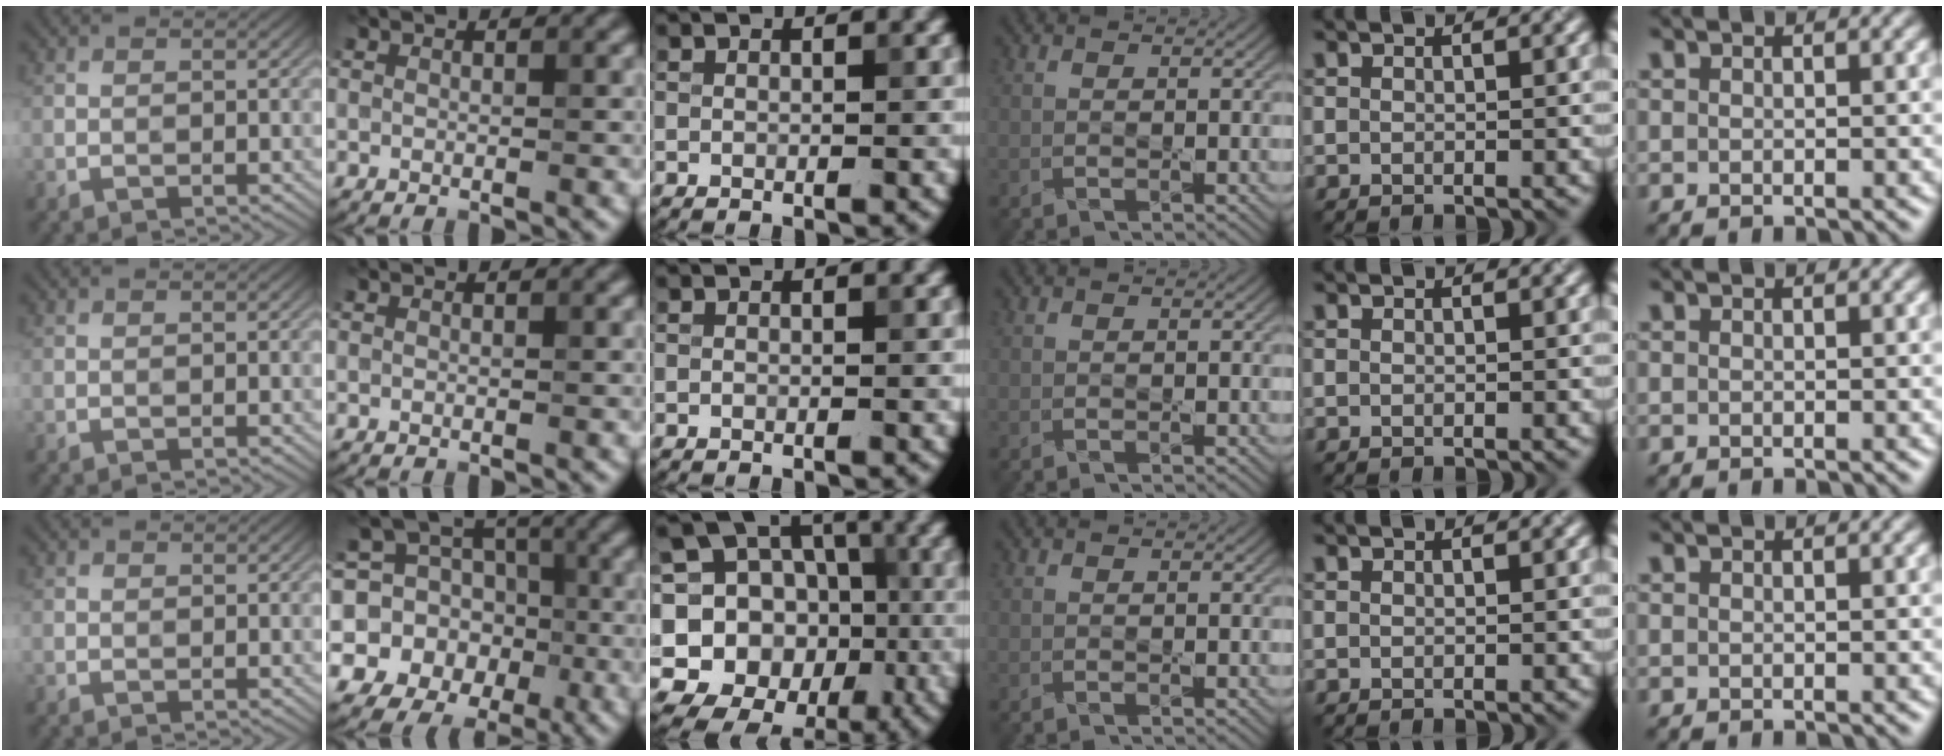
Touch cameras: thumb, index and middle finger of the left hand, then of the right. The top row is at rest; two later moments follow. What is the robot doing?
{"motion": "press", "object": "memory foam"}